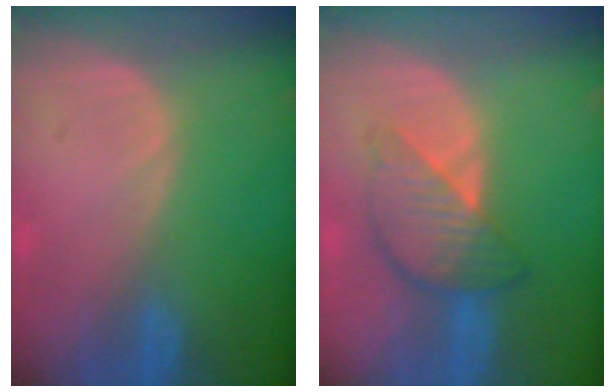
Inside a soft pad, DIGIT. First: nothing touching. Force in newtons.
{"total": 6.0, "press": 6.0, "slide": 0.4}